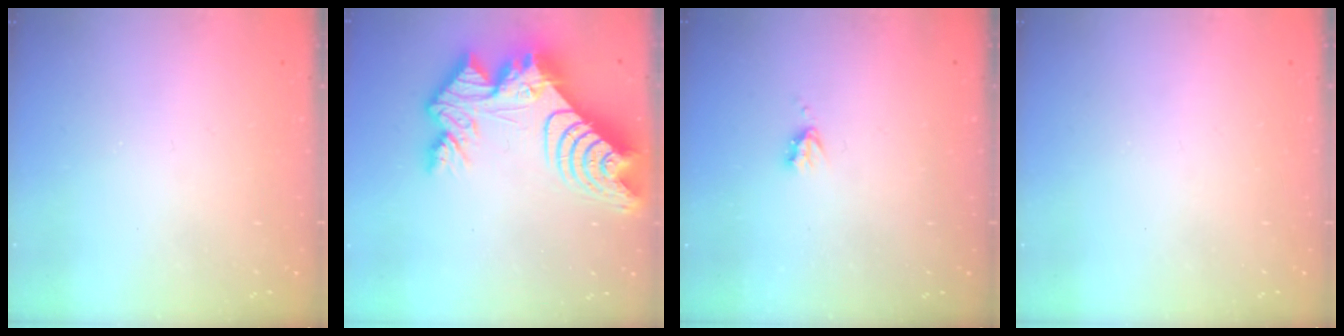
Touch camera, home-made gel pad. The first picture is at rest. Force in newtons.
{"total": 21.2, "press": 21.1, "slide": 2.1}
{"total": 3.3, "press": 3.3, "slide": 0.5}
{"total": 0.0}